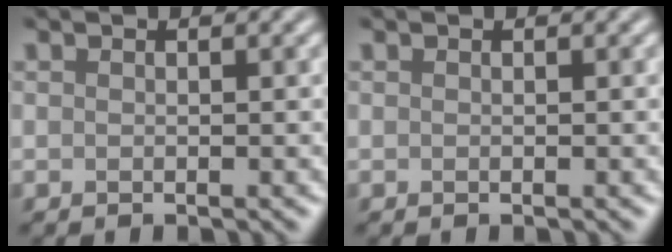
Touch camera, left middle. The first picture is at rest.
{"total": 0.0}